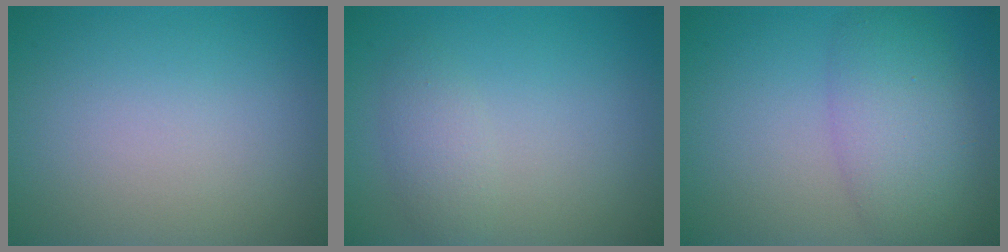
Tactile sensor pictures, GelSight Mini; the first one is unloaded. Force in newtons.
{"total": 1.9, "press": 1.9, "slide": 0.1}
{"total": 5.4, "press": 5.4, "slide": 0.2}